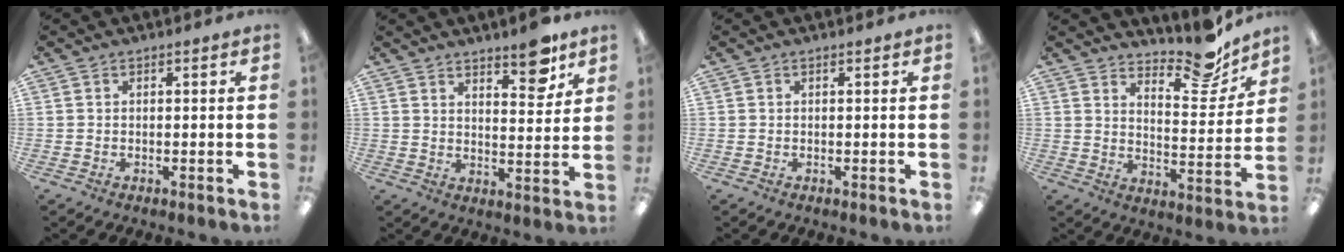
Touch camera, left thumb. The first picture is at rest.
{"total": 7.5, "force": [6.1, 2.1, 3.9], "torque": [-0.029, -0.046, 0.097]}
{"total": 0.0}
{"total": 12.4, "force": [10.6, 3.8, 5.2], "torque": [-0.054, -0.087, 0.186]}